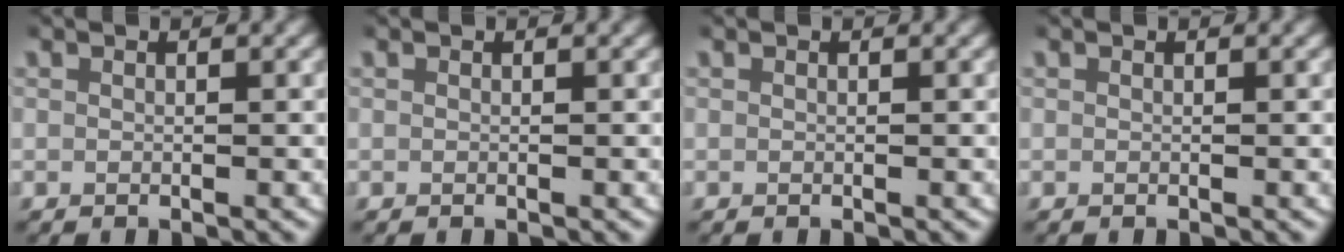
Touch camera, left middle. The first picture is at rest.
{"total": 0.0}
{"total": 0.0}
{"total": 0.0}